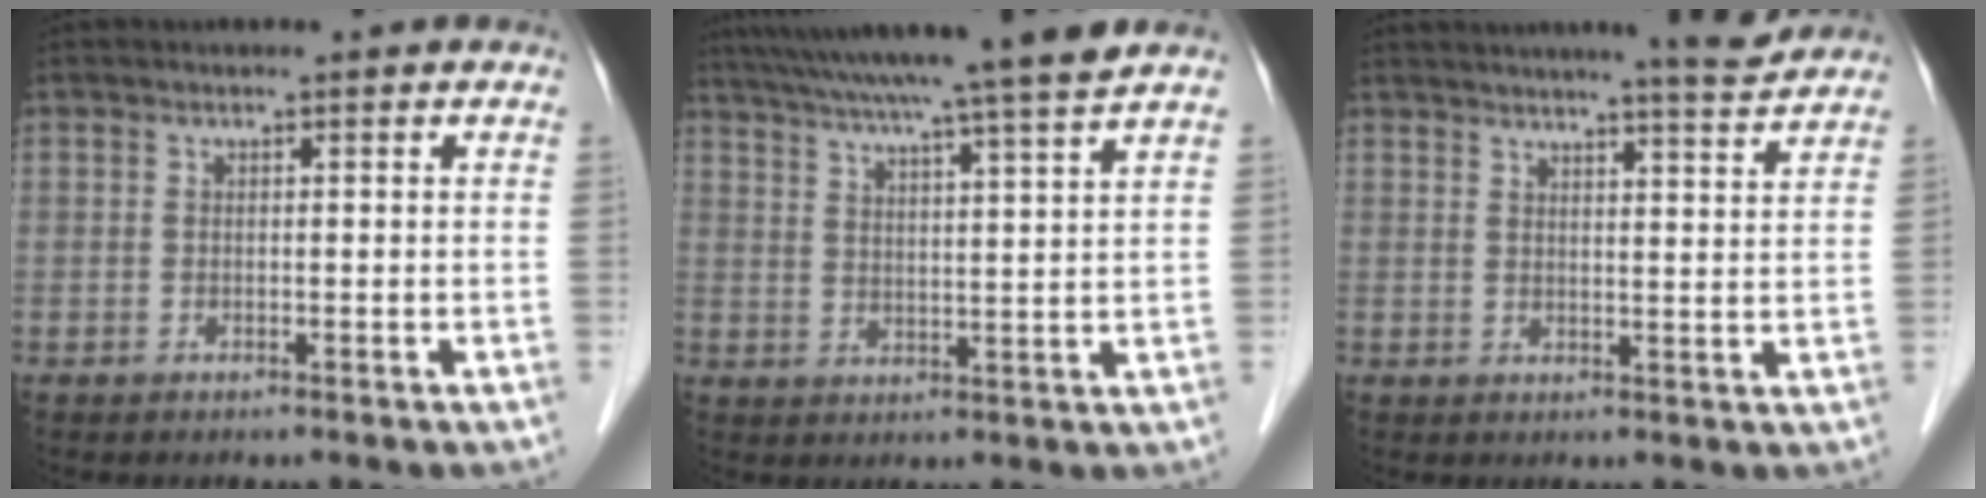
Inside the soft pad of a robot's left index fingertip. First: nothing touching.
{"total": 16.8, "force": [14.5, -2.0, 8.2], "torque": [-0.145, -0.007, 0.210]}
{"total": 7.4, "force": [6.8, -0.6, 2.9], "torque": [-0.050, -0.002, 0.086]}